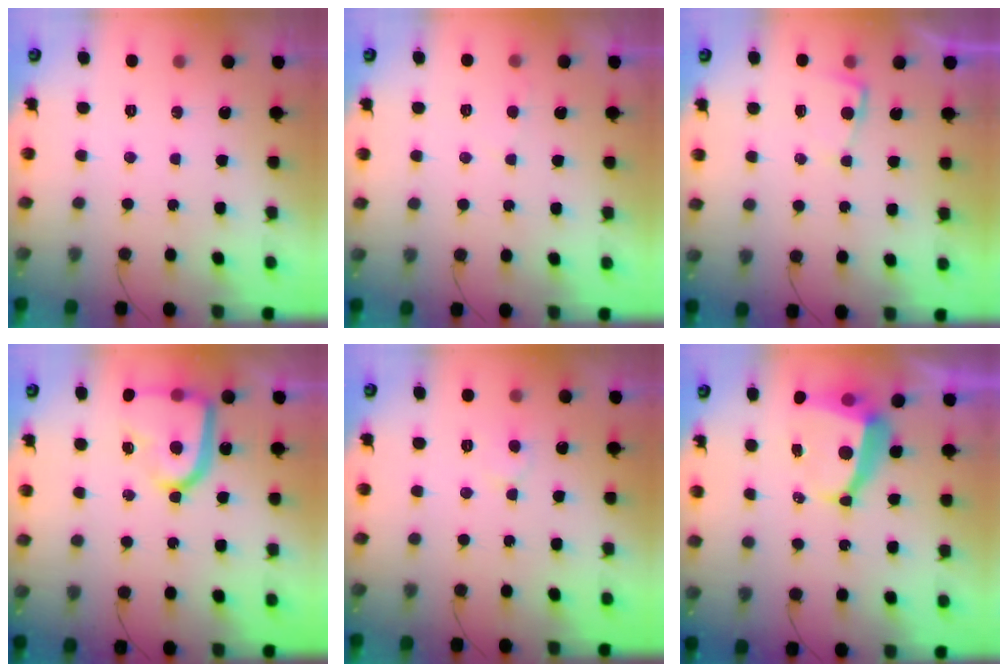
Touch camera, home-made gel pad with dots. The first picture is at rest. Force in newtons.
{"total": 2.1, "press": 2.1, "slide": 0.2}
{"total": 2.0, "press": 2.0, "slide": 0.3}
{"total": 16.4, "press": 16.3, "slide": 1.6}
{"total": 4.1, "press": 4.1, "slide": 0.3}
{"total": 7.9, "press": 7.8, "slide": 0.9}